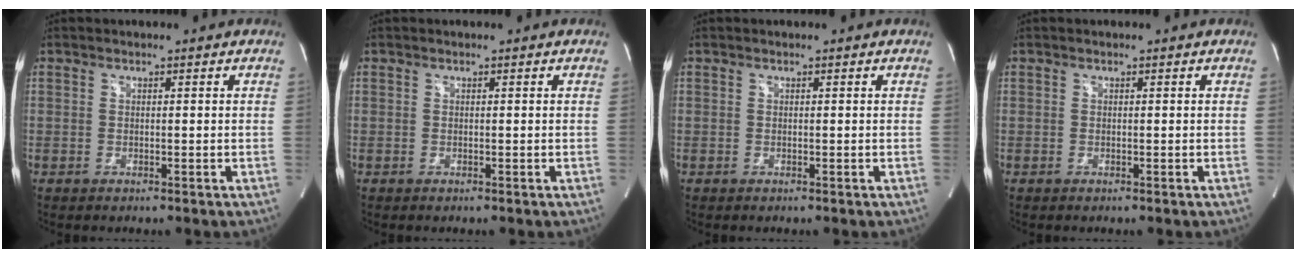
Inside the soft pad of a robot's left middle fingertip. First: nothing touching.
{"total": 0.0}
{"total": 0.0}
{"total": 0.0}